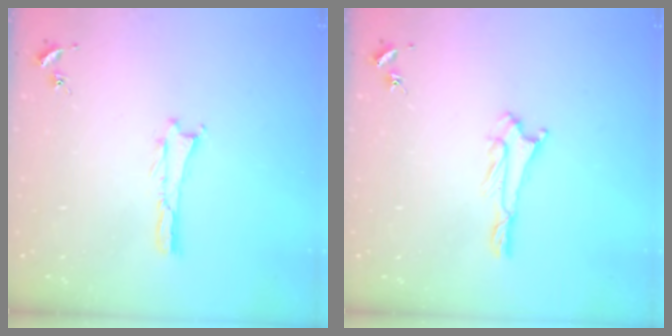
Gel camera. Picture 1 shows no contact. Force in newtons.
{"total": 1.7, "press": 1.7, "slide": 0.2}